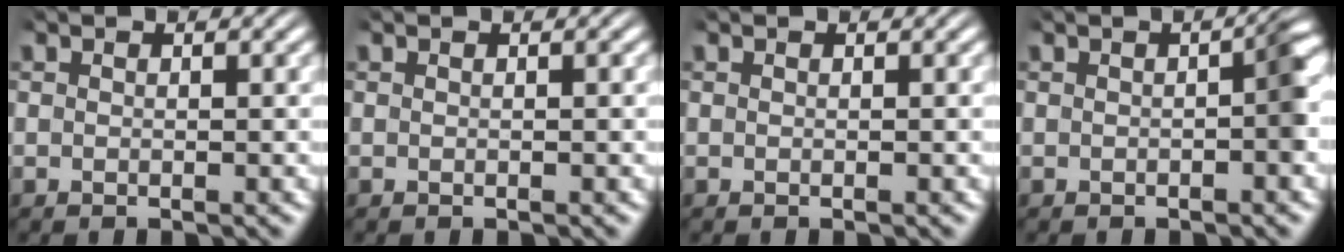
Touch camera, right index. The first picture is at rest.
{"total": 0.0}
{"total": 0.0}
{"total": 2.4, "force": [-0.2, 0.5, 2.4], "torque": [-0.025, 0.012, -0.008]}